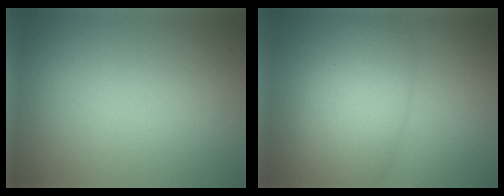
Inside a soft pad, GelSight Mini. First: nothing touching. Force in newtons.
{"total": 6.8, "press": 6.8, "slide": 0.2}